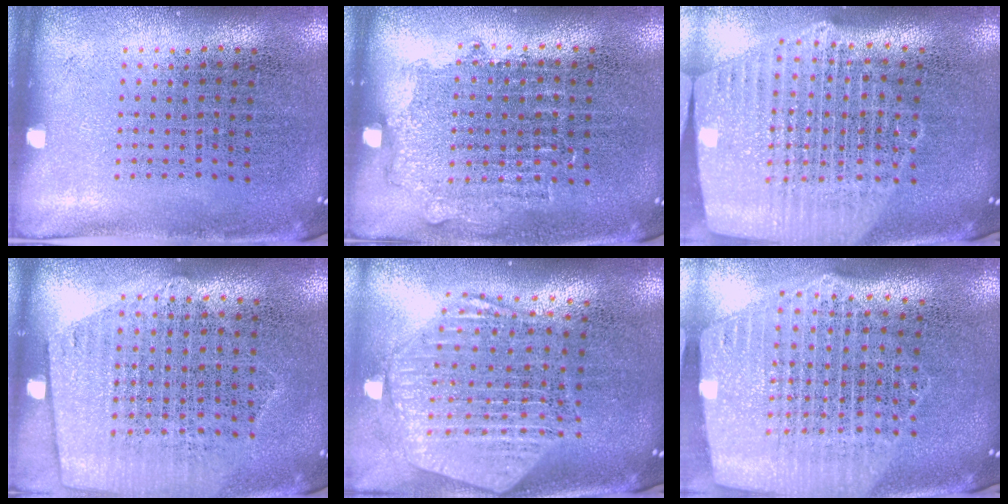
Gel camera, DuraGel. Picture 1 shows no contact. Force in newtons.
{"total": 0.8, "press": 0.7, "slide": 0.4}
{"total": 2.7, "press": 2.3, "slide": 1.5}
{"total": 1.3, "press": 1.1, "slide": 0.6}
{"total": 2.7, "press": 2.2, "slide": 1.5}
{"total": 2.6, "press": 2.2, "slide": 1.4}